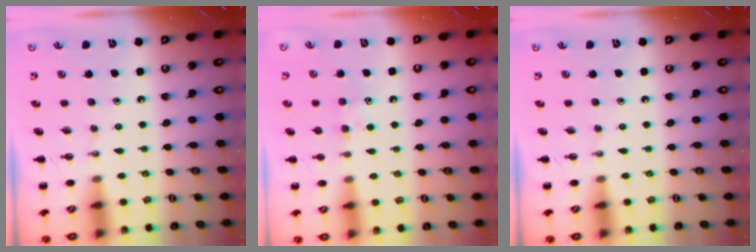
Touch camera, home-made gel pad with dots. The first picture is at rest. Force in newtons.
{"total": 5.1, "press": 4.8, "slide": 1.5}
{"total": 0.0}